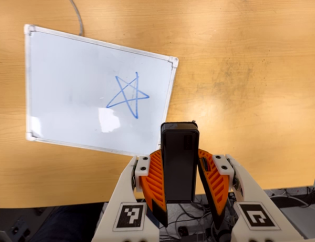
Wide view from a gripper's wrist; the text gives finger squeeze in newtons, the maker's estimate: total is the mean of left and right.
{"total": 4.9, "left": 4.3, "right": 5.5}